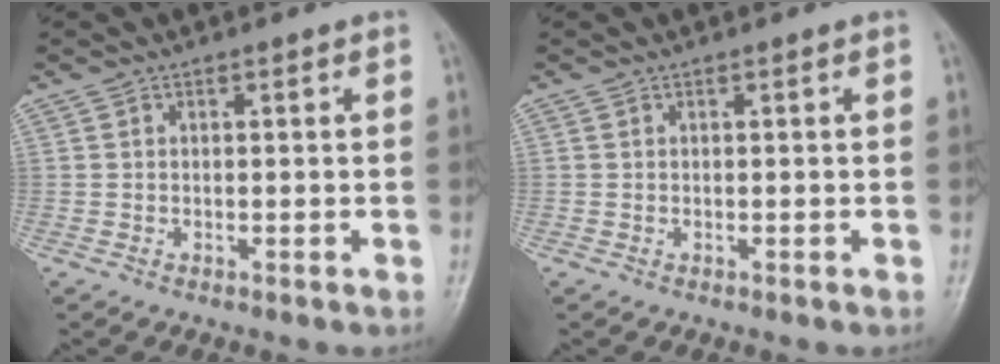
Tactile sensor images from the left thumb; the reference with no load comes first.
{"total": 0.0}